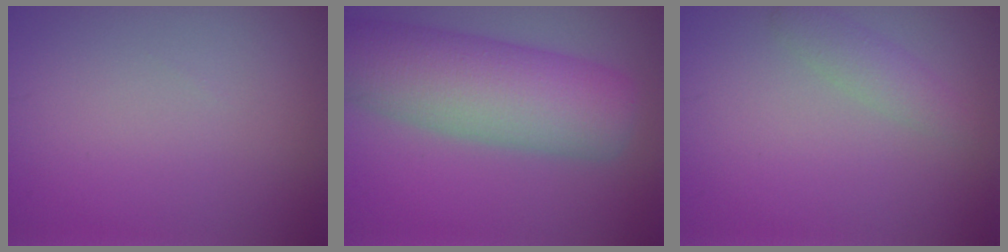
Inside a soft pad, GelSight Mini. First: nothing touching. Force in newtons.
{"total": 9.9, "press": 9.9, "slide": 0.4}
{"total": 1.9, "press": 1.9, "slide": 0.0}